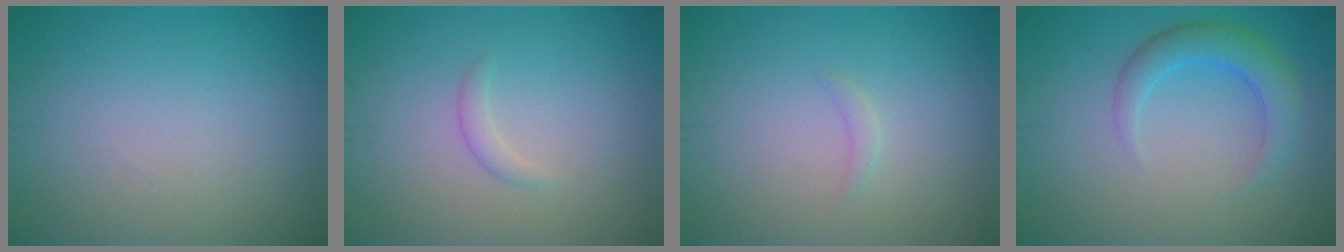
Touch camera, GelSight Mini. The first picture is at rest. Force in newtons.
{"total": 1.0, "press": 1.0, "slide": 0.0}
{"total": 0.7, "press": 0.7, "slide": 0.1}
{"total": 3.3, "press": 3.3, "slide": 0.3}